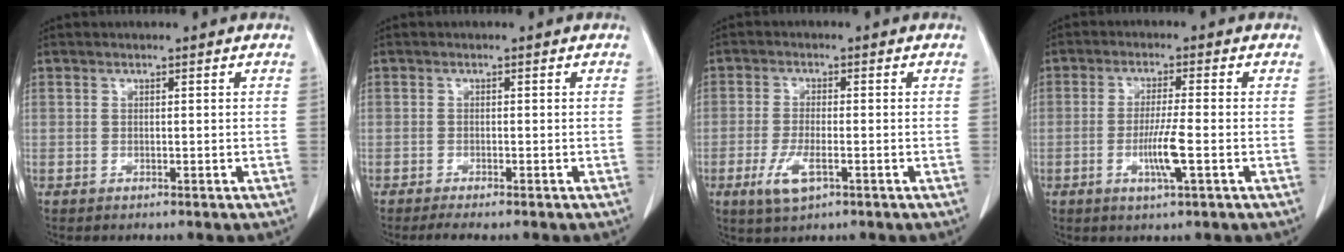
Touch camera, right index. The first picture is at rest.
{"total": 2.6, "force": [-2.2, -0.2, 1.4], "torque": [-0.021, -0.007, -0.032]}
{"total": 5.0, "force": [-2.0, 1.5, 4.4], "torque": [-0.089, -0.007, -0.031]}
{"total": 5.6, "force": [-1.6, -0.2, 5.4], "torque": [-0.101, -0.011, -0.030]}